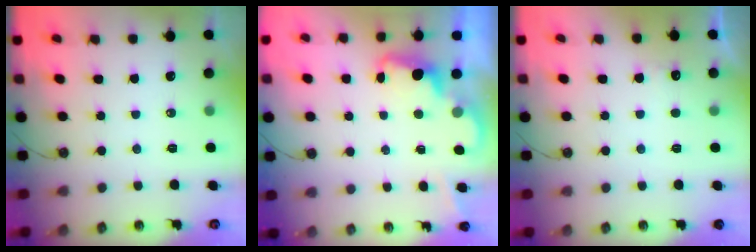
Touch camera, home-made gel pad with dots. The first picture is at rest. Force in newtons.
{"total": 2.4, "press": 2.4, "slide": 0.5}
{"total": 5.1, "press": 4.9, "slide": 1.2}